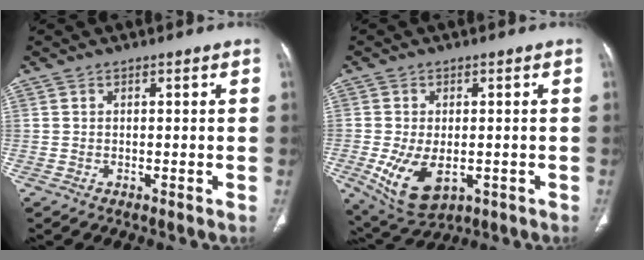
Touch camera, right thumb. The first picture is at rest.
{"total": 9.9, "force": [-2.4, 5.7, 7.7], "torque": [-0.143, -0.009, -0.025]}